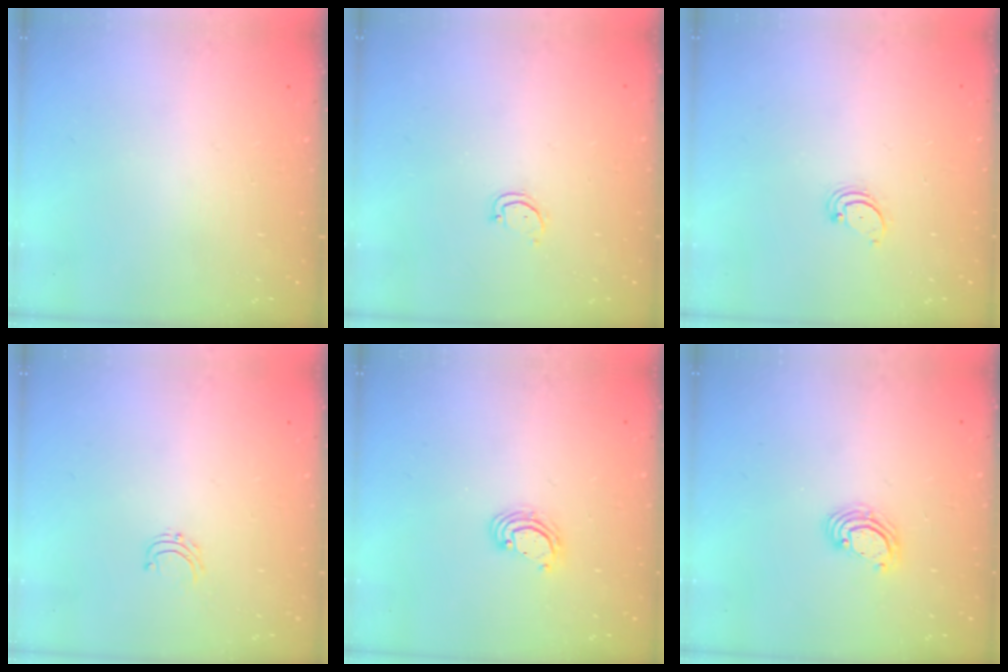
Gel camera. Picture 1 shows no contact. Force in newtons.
{"total": 2.6, "press": 2.6, "slide": 0.2}
{"total": 2.6, "press": 2.5, "slide": 0.3}
{"total": 3.7, "press": 3.7, "slide": 0.3}
{"total": 3.7, "press": 3.7, "slide": 0.2}
{"total": 3.5, "press": 3.5, "slide": 0.3}